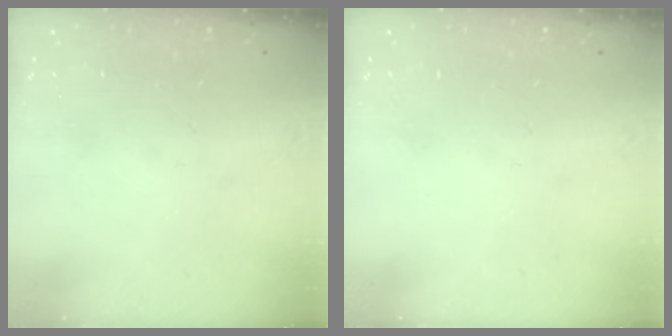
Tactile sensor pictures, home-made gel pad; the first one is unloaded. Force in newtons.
{"total": 0.0}